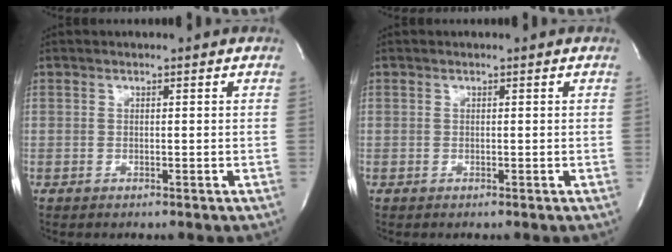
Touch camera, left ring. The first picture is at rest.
{"total": 0.0}